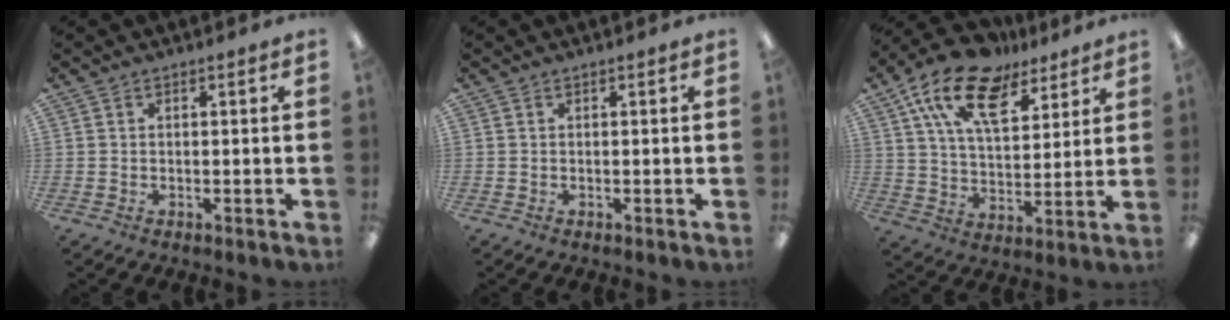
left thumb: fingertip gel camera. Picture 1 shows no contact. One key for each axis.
{"total": 0.0}
{"total": 17.0, "fx": 11.0, "fy": 8.8, "fz": 9.5, "tx": -0.176, "ty": -0.050, "tz": 0.198}